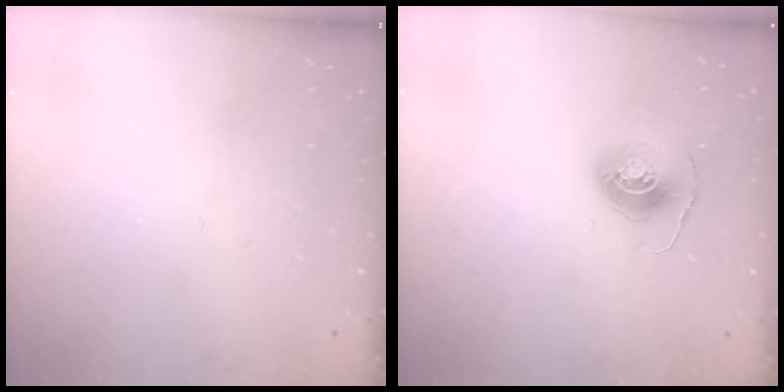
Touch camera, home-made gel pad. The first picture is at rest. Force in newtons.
{"total": 7.1, "press": 7.1, "slide": 0.4}